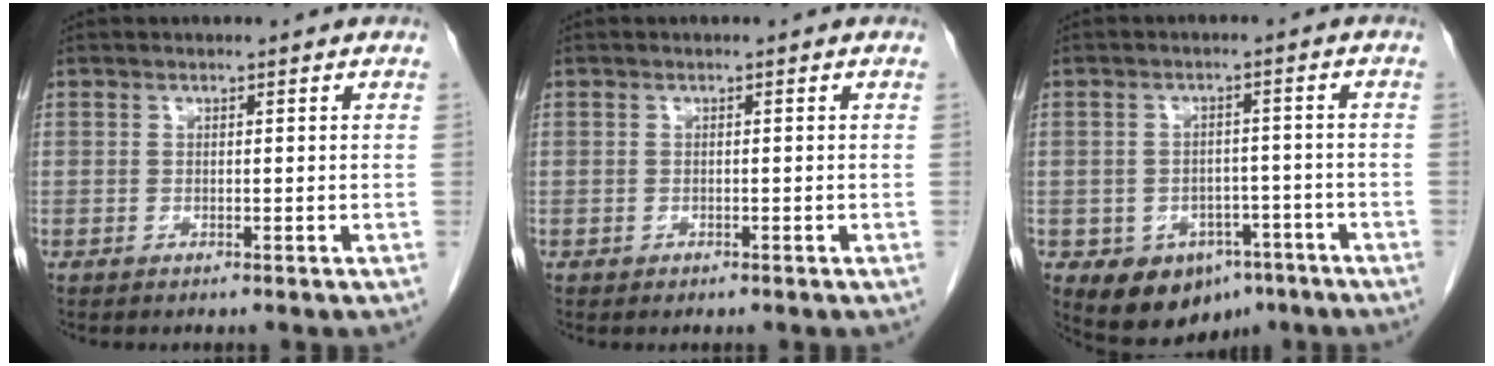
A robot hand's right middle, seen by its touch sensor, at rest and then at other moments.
{"total": 0.0}
{"total": 8.8, "force": [-5.1, 6.0, 4.0], "torque": [-0.057, 0.012, -0.063]}